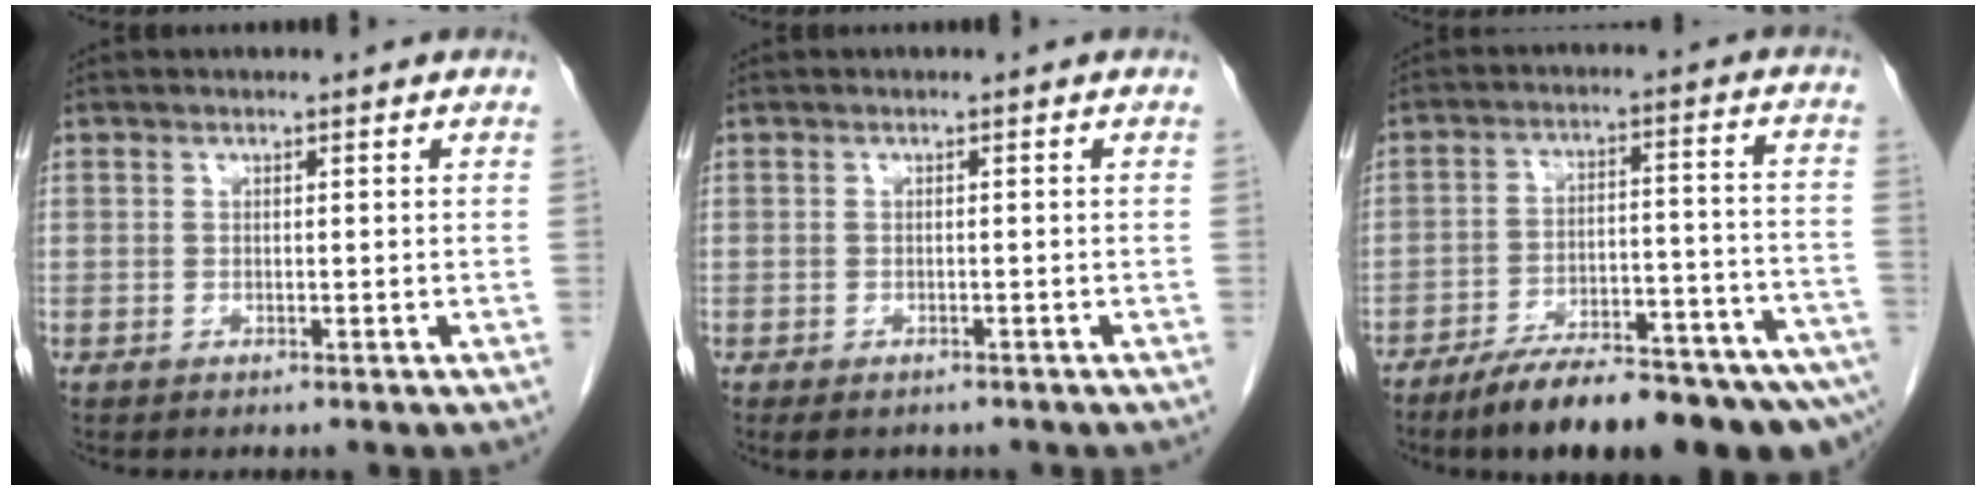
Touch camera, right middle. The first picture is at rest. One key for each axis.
{"total": 3.2, "fx": -2.6, "fy": 1.4, "fz": 1.3, "tx": -0.015, "ty": -0.004, "tz": -0.030}
{"total": 19.9, "fx": -15.5, "fy": 2.9, "fz": 12.0, "tx": -0.116, "ty": 0.021, "tz": -0.230}